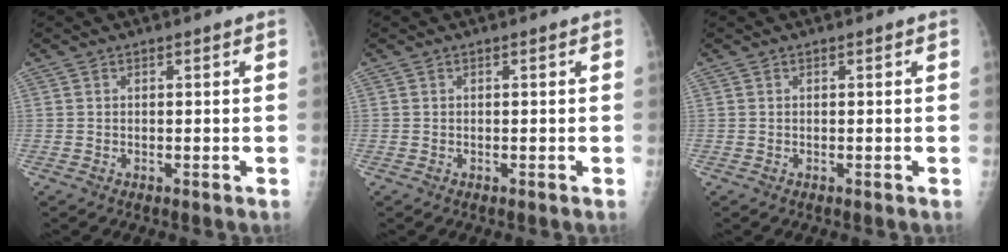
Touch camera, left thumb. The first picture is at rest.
{"total": 0.0}
{"total": 0.0}